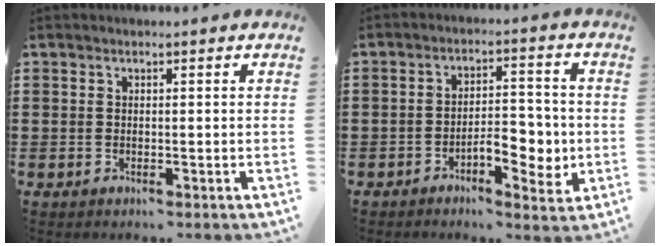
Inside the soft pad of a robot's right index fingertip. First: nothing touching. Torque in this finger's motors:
{"motor_torque": [0.39, -0.11, 0.39, 0.07]}